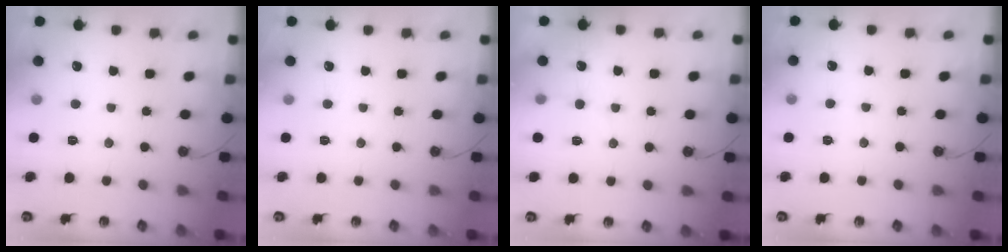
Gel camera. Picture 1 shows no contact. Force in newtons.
{"total": 0.0}
{"total": 2.5, "press": 2.5, "slide": 0.1}
{"total": 4.5, "press": 4.5, "slide": 0.3}